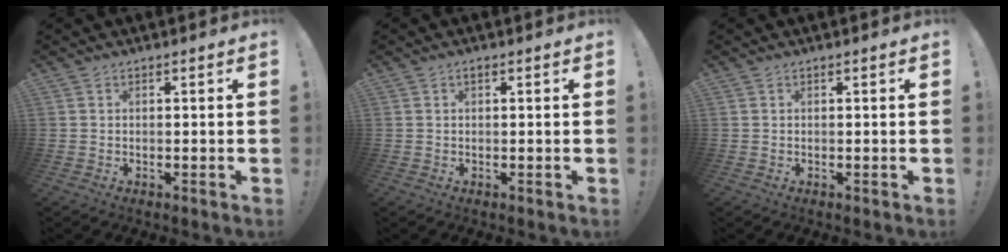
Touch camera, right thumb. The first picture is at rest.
{"total": 0.8, "force": [0.4, 0.3, 0.6], "torque": [-0.010, 0.002, 0.006]}
{"total": 0.0}